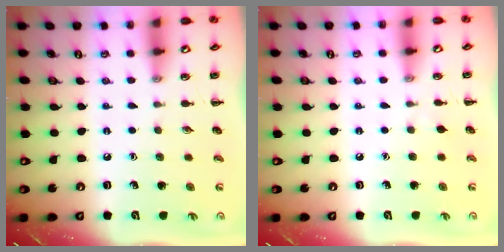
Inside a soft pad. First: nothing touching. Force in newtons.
{"total": 2.3, "press": 2.0, "slide": 1.0}